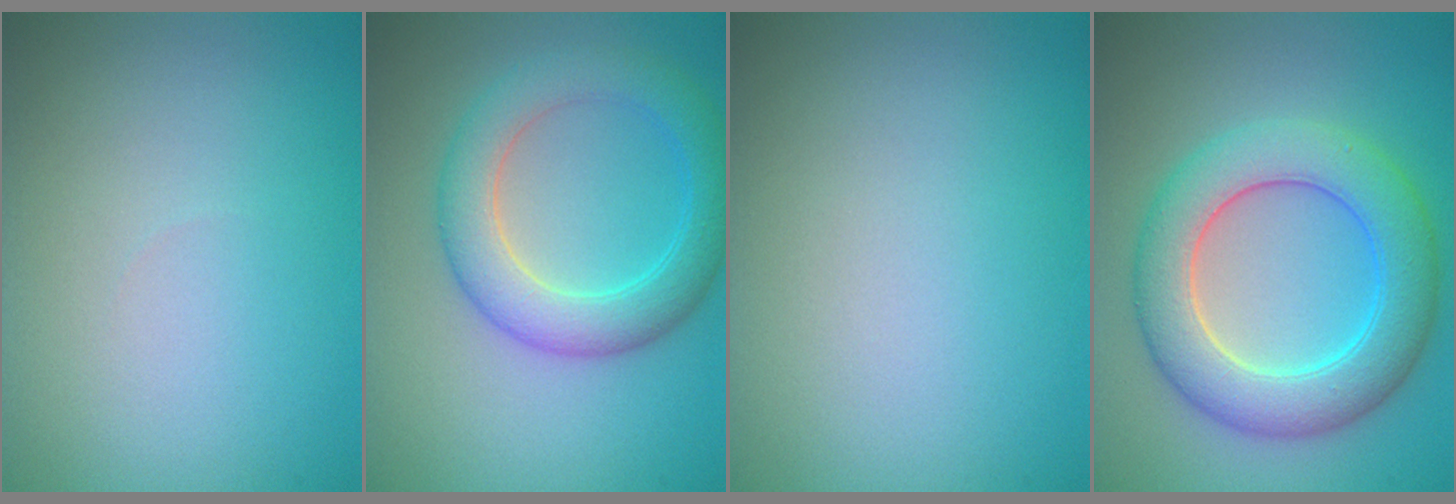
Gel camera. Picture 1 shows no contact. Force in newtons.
{"total": 5.1, "press": 5.1, "slide": 0.1}
{"total": 0.0}
{"total": 7.0, "press": 7.0, "slide": 0.3}